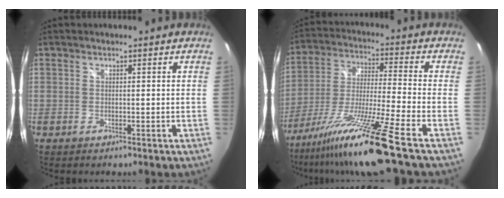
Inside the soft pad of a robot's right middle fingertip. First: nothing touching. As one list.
[{"total": 16.1, "force": [-11.9, -2.5, 10.5], "torque": [-0.207, -0.035, -0.215]}]